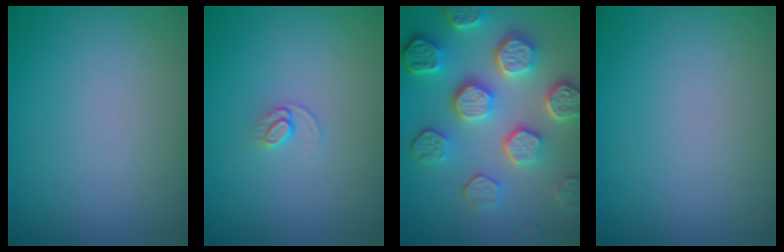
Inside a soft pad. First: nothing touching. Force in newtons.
{"total": 0.9, "press": 0.4, "slide": 0.8}
{"total": 8.1, "press": 6.1, "slide": 5.3}
{"total": 0.0}